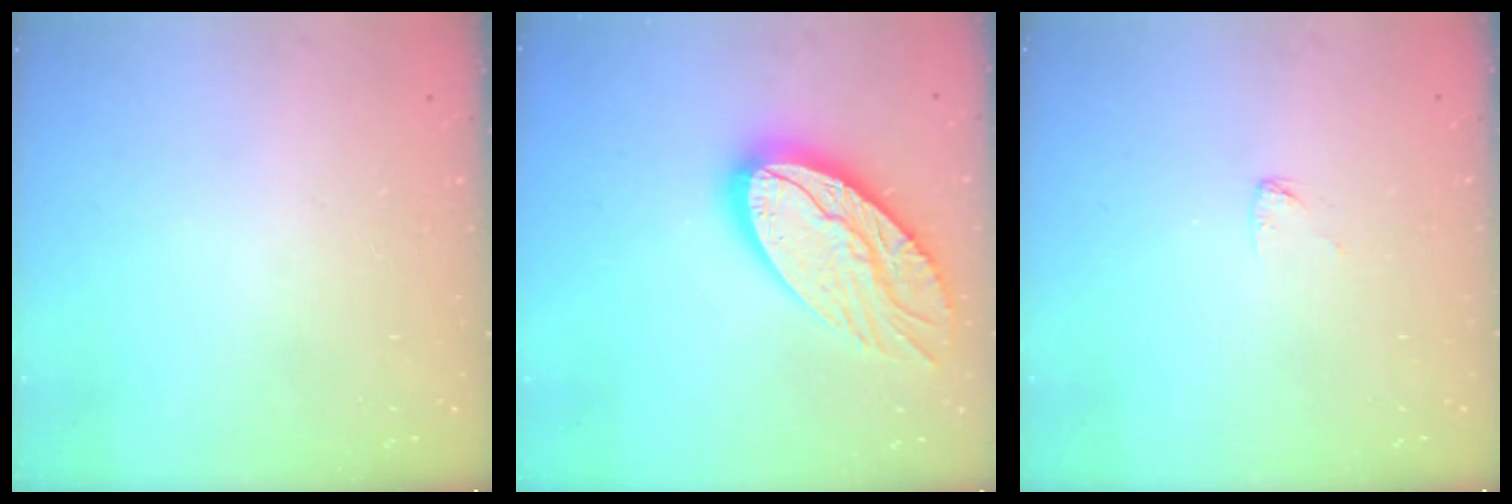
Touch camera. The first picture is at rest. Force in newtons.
{"total": 20.5, "press": 20.4, "slide": 1.6}
{"total": 3.1, "press": 3.1, "slide": 0.2}